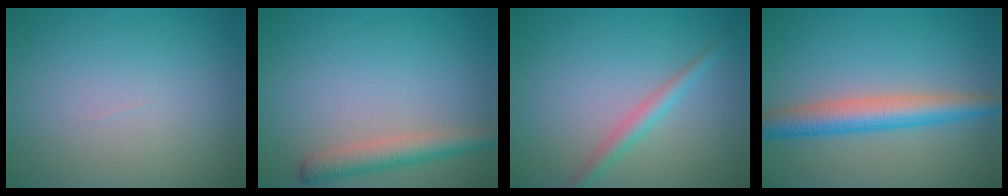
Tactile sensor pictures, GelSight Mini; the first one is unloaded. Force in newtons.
{"total": 3.0, "press": 3.0, "slide": 0.2}
{"total": 2.0, "press": 2.0, "slide": 0.0}
{"total": 4.8, "press": 4.8, "slide": 0.1}